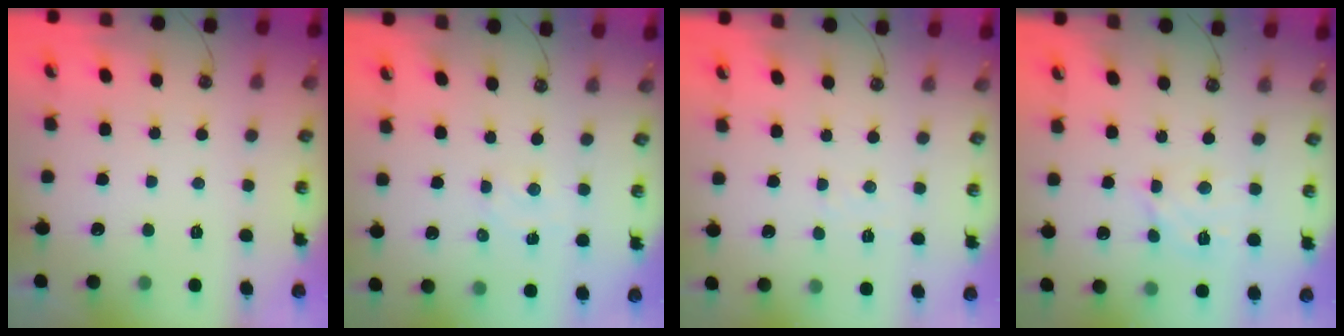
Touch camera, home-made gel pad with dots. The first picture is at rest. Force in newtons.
{"total": 3.6, "press": 3.6, "slide": 0.6}
{"total": 3.0, "press": 3.0, "slide": 0.4}
{"total": 9.5, "press": 9.5, "slide": 0.6}